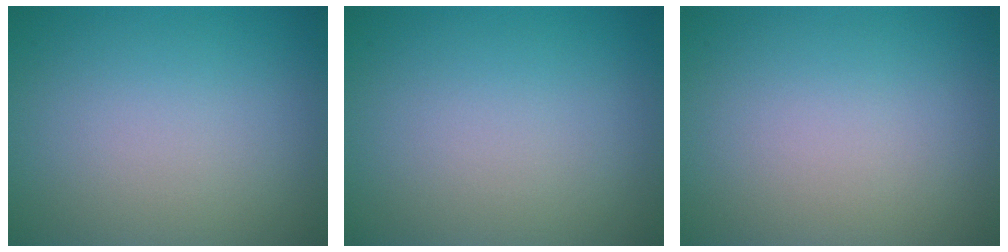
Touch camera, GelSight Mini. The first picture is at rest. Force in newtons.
{"total": 0.0}
{"total": 0.0}